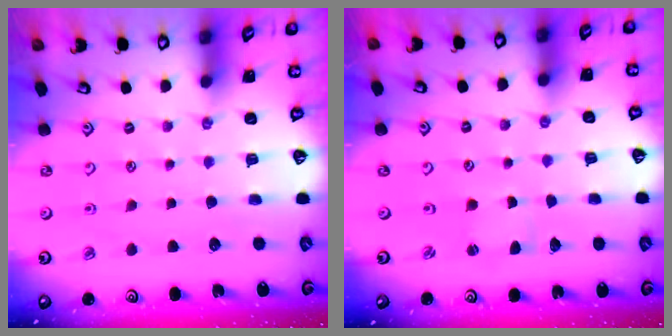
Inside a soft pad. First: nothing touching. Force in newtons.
{"total": 1.0, "press": 1.0, "slide": 0.3}